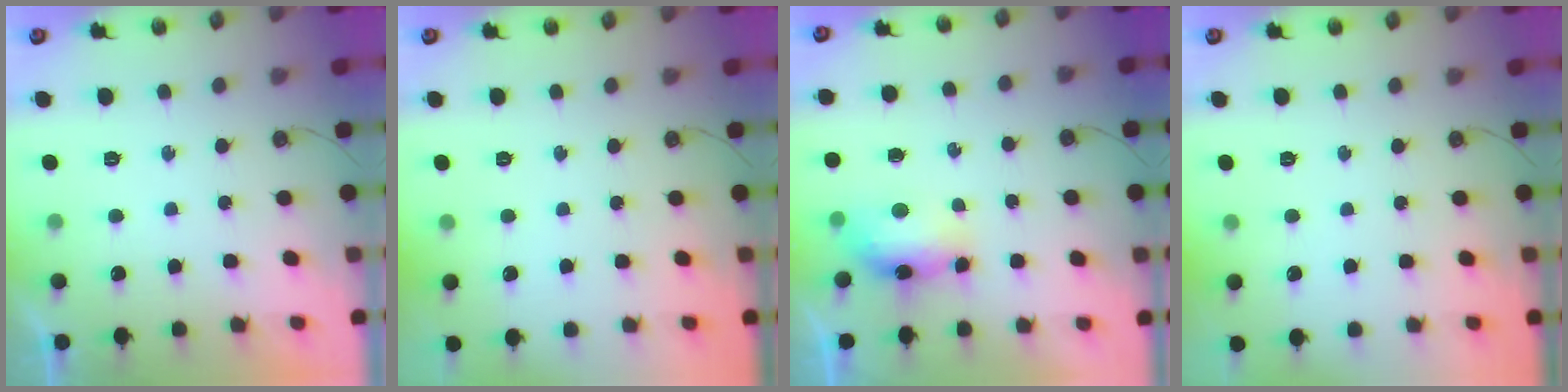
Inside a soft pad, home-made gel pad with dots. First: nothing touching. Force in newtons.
{"total": 0.0}
{"total": 7.1, "press": 7.1, "slide": 0.7}
{"total": 0.0}